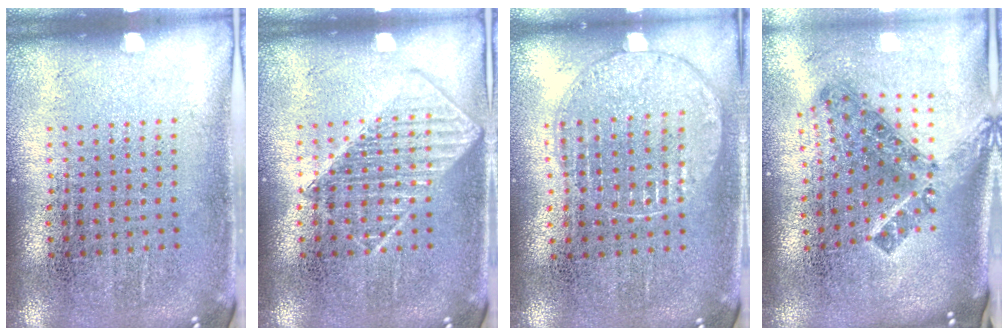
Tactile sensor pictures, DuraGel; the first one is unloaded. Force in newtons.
{"total": 2.2, "press": 2.1, "slide": 0.4}
{"total": 1.0, "press": 0.9, "slide": 0.2}
{"total": 1.8, "press": 1.3, "slide": 1.3}